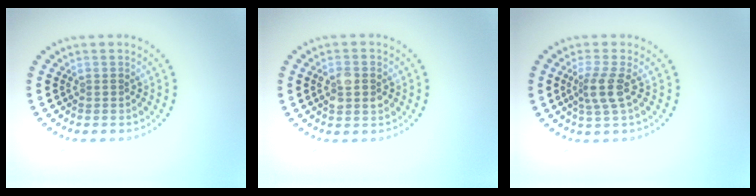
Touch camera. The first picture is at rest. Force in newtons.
{"total": 2.7, "press": 2.7, "slide": 0.1}
{"total": 2.6, "press": 2.0, "slide": 1.6}